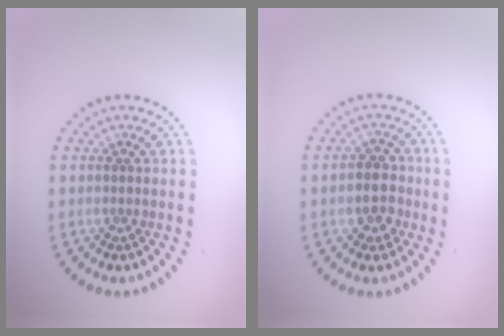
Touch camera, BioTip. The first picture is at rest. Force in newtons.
{"total": 2.9, "press": 2.8, "slide": 0.9}